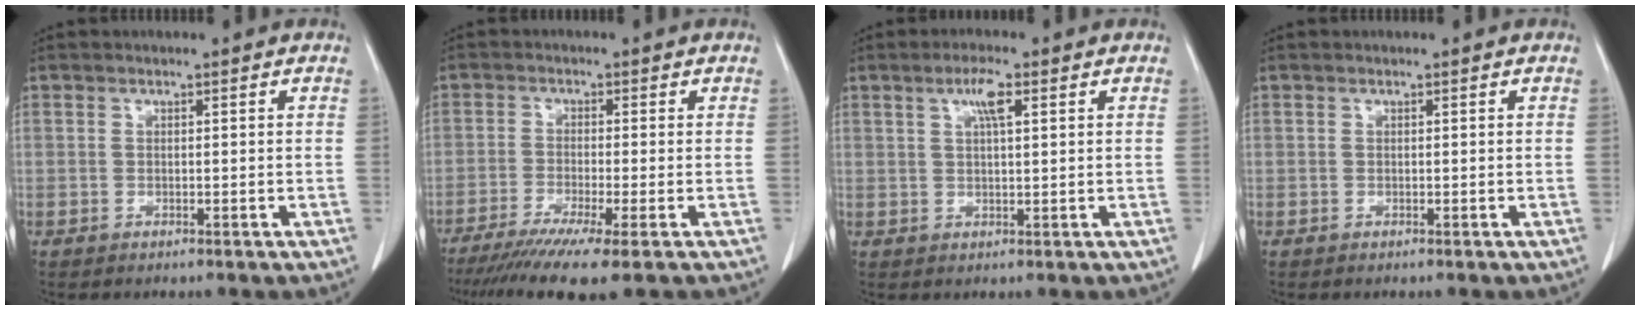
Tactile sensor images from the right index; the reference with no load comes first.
{"total": 9.3, "force": [-6.6, -0.3, 6.6], "torque": [-0.104, -0.022, -0.105]}
{"total": 3.6, "force": [1.6, 0.5, 3.2], "torque": [-0.060, 0.004, 0.028]}
{"total": 0.0}